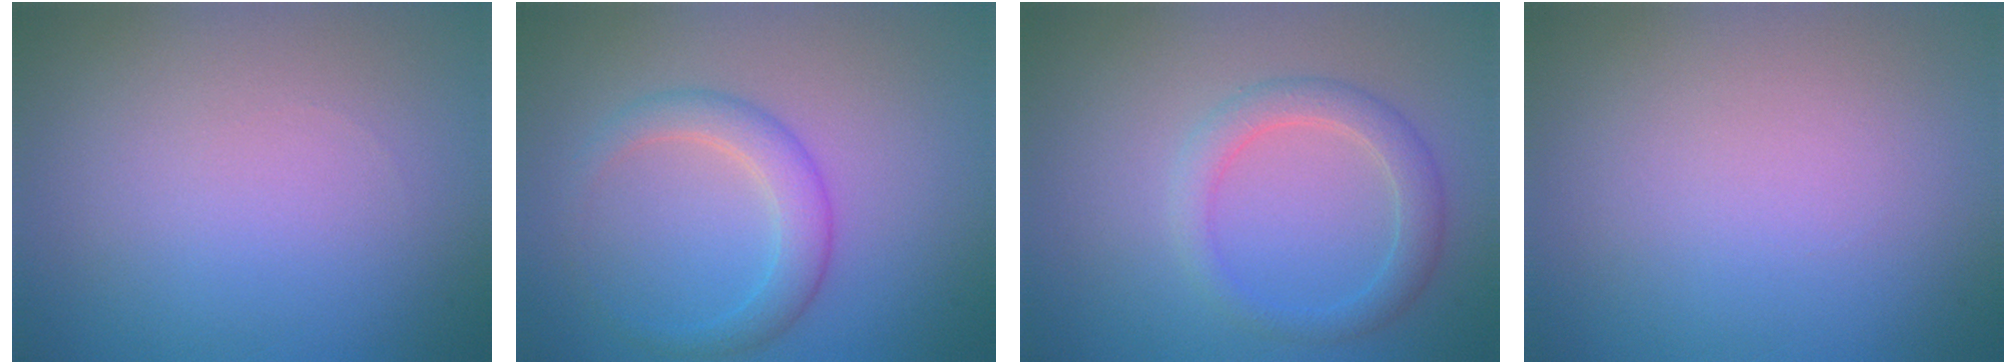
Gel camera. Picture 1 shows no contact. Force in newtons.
{"total": 2.9, "press": 2.9, "slide": 0.1}
{"total": 2.8, "press": 2.8, "slide": 0.1}
{"total": 0.0}